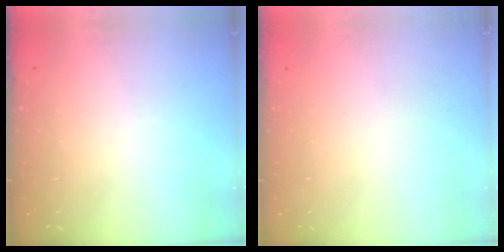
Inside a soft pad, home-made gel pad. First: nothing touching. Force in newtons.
{"total": 0.0}